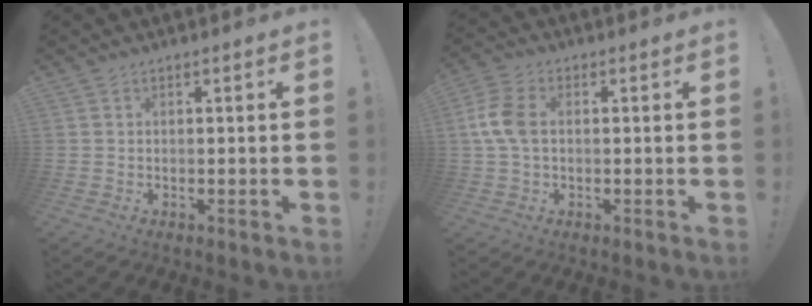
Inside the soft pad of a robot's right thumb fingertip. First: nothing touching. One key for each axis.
{"total": 8.3, "fx": 0.5, "fy": 5.1, "fz": 6.5, "tx": -0.148, "ty": 0.004, "tz": 0.011}